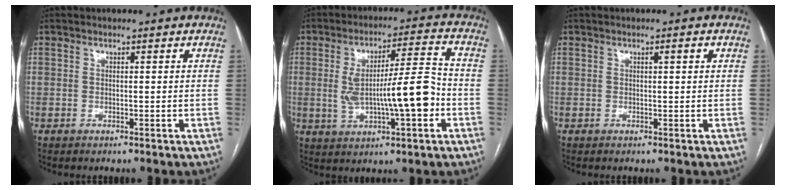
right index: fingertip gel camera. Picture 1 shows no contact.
{"total": 12.7, "force": [-1.8, 2.2, 12.4], "torque": [-0.217, 0.016, -0.022]}
{"total": 1.0, "force": [0.4, 0.1, 0.9], "torque": [-0.014, 0.003, 0.005]}